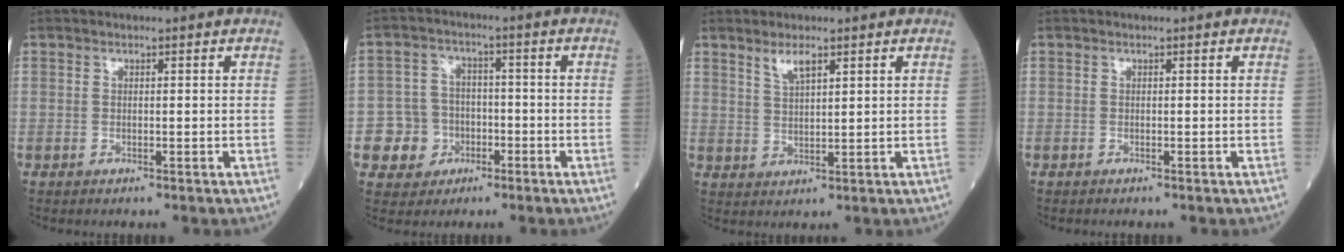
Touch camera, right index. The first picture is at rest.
{"total": 6.2, "force": [-2.3, 5.7, 0.7], "torque": [-0.007, 0.016, -0.035]}
{"total": 3.1, "force": [2.2, 0.6, 2.2], "torque": [-0.046, 0.002, 0.045]}
{"total": 0.0}